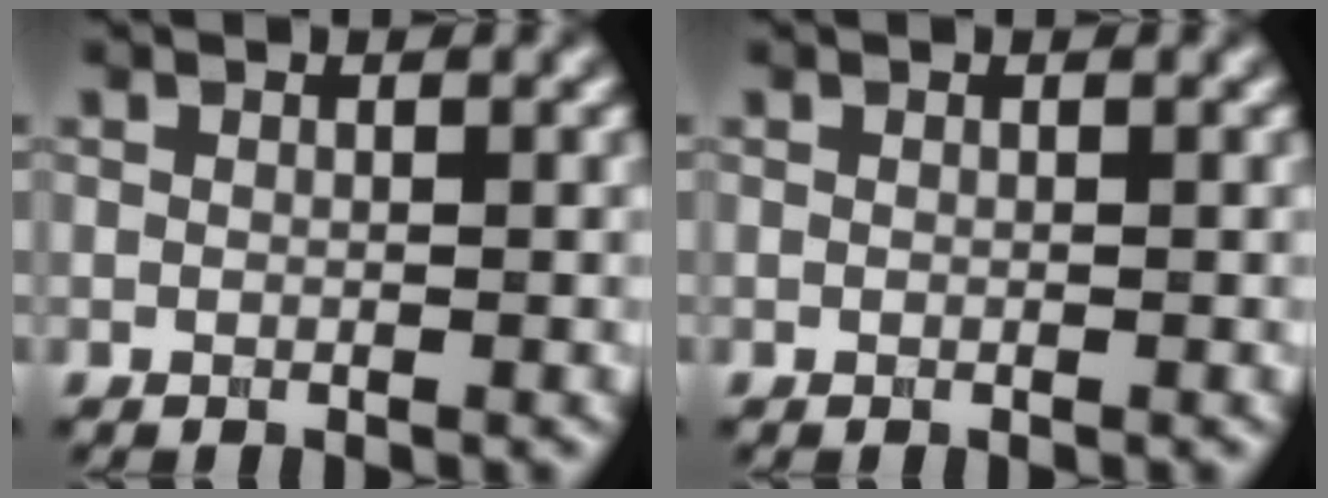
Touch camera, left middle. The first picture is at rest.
{"total": 0.0}